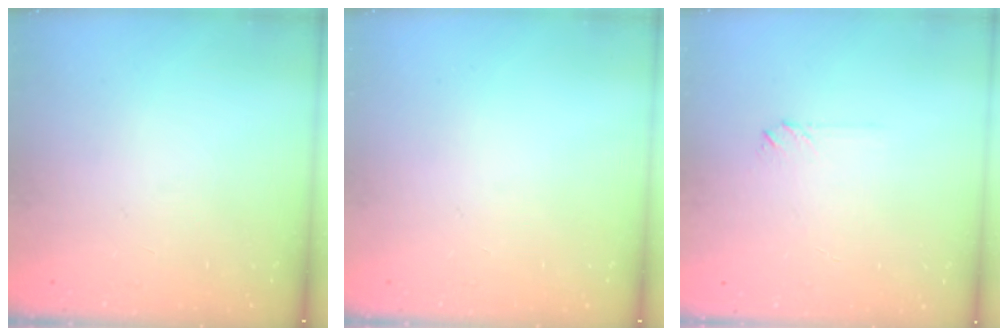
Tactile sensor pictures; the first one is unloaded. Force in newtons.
{"total": 0.0}
{"total": 2.0, "press": 2.0, "slide": 0.3}